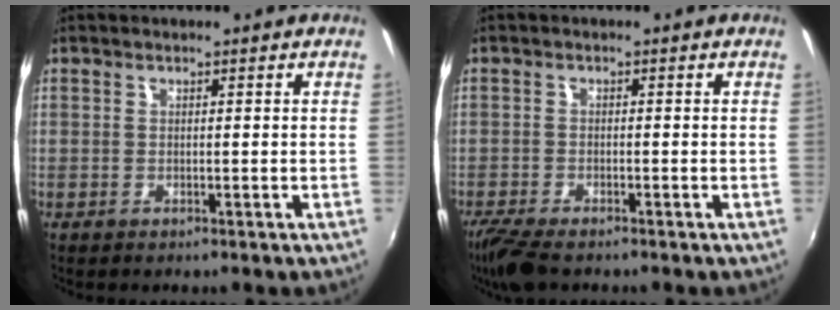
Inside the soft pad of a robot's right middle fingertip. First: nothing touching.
{"total": 6.4, "force": [-5.1, 1.5, 3.6], "torque": [-0.096, -0.030, -0.096]}